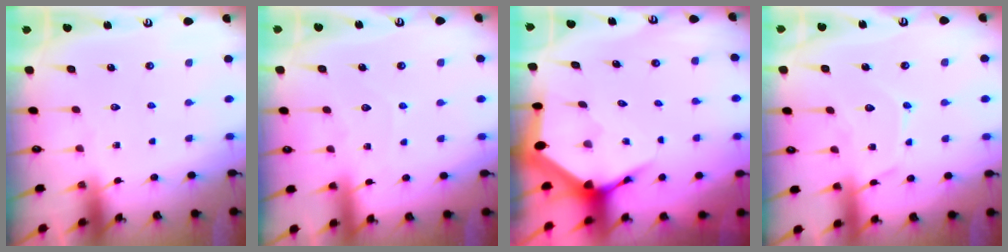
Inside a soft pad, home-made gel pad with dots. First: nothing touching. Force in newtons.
{"total": 4.5, "press": 4.4, "slide": 0.5}
{"total": 5.1, "press": 5.1, "slide": 0.6}
{"total": 11.1, "press": 11.1, "slide": 0.7}